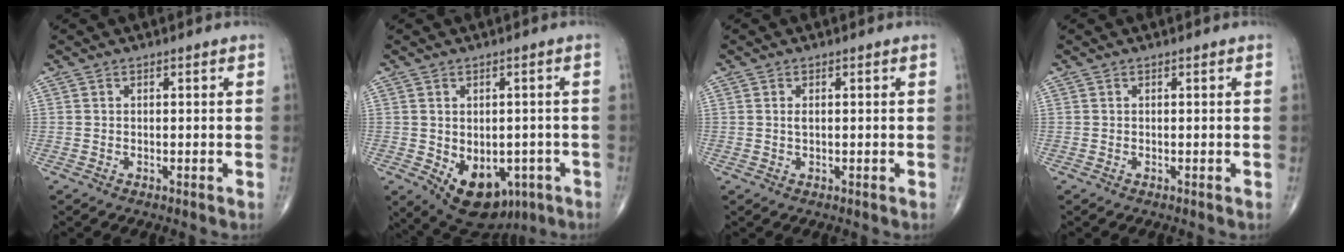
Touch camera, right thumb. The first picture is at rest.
{"total": 12.6, "force": [-4.7, 8.3, 8.2], "torque": [-0.089, 0.005, -0.049]}
{"total": 1.0, "force": [0.2, 0.5, 0.8], "torque": [-0.017, 0.002, 0.004]}
{"total": 0.0}